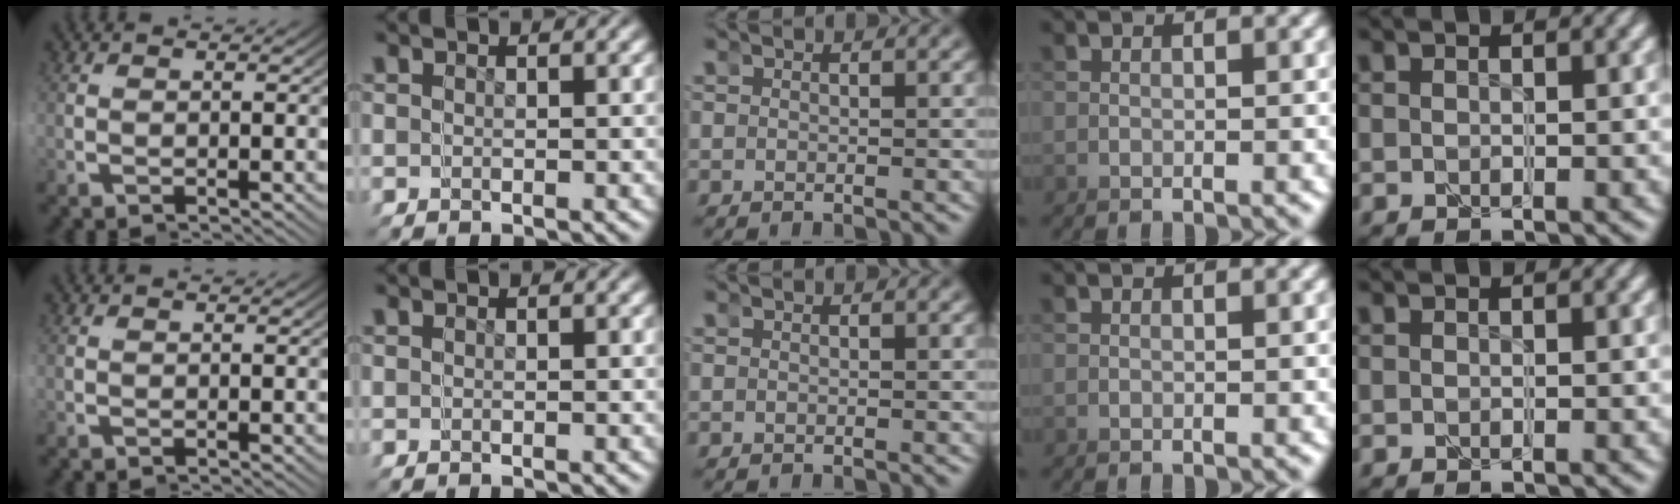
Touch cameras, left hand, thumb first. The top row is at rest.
{}